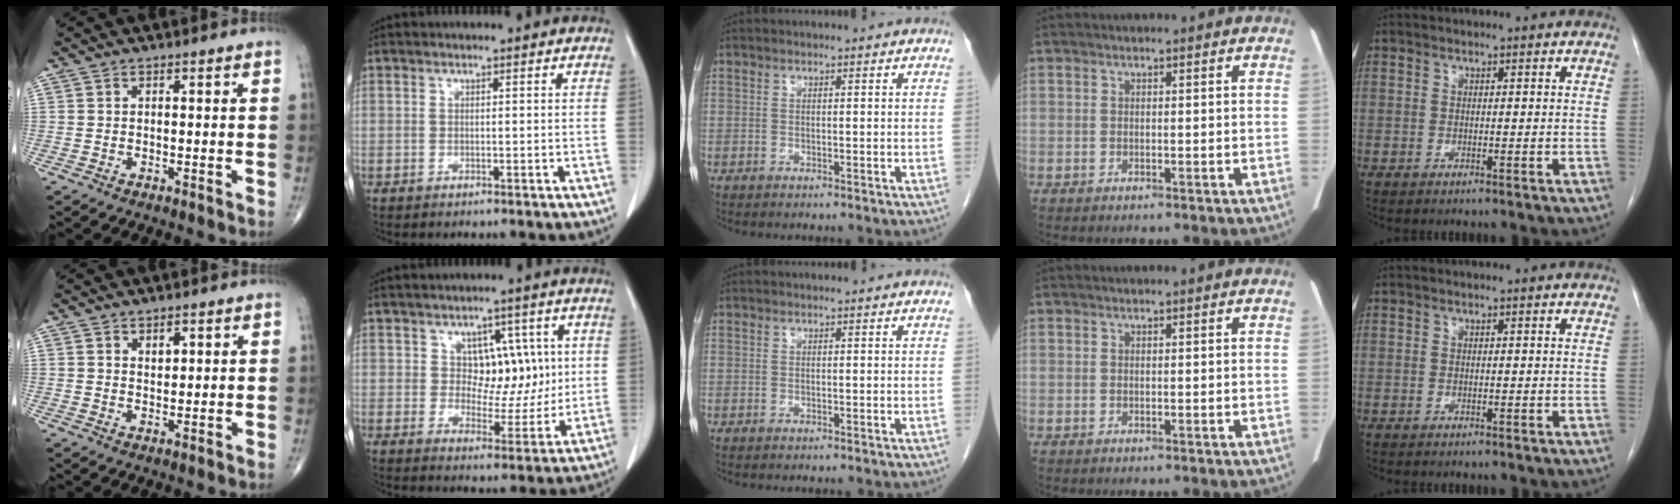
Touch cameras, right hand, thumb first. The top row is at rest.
{"thumb": {"total": 2.2, "force": [1.0, 1.4, 1.4], "torque": [-0.011, -0.006, 0.018]}, "index": {"total": 7.4, "force": [1.7, 5.1, 5.1], "torque": [-0.058, 0.014, 0.034]}}